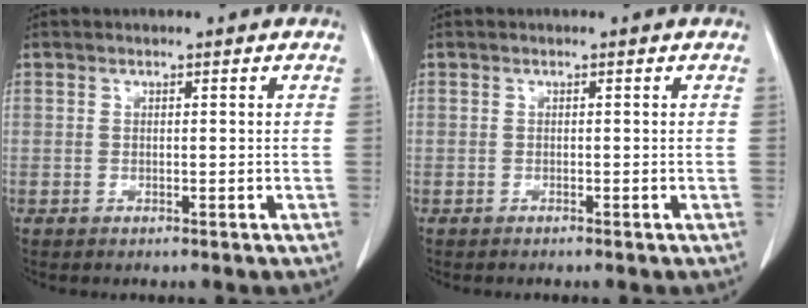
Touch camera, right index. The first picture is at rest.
{"total": 0.0}